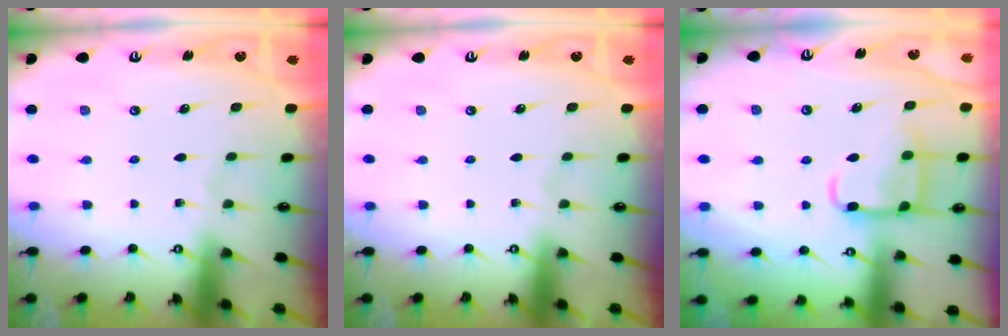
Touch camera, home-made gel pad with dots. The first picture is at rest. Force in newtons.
{"total": 0.0}
{"total": 12.6, "press": 12.5, "slide": 1.3}